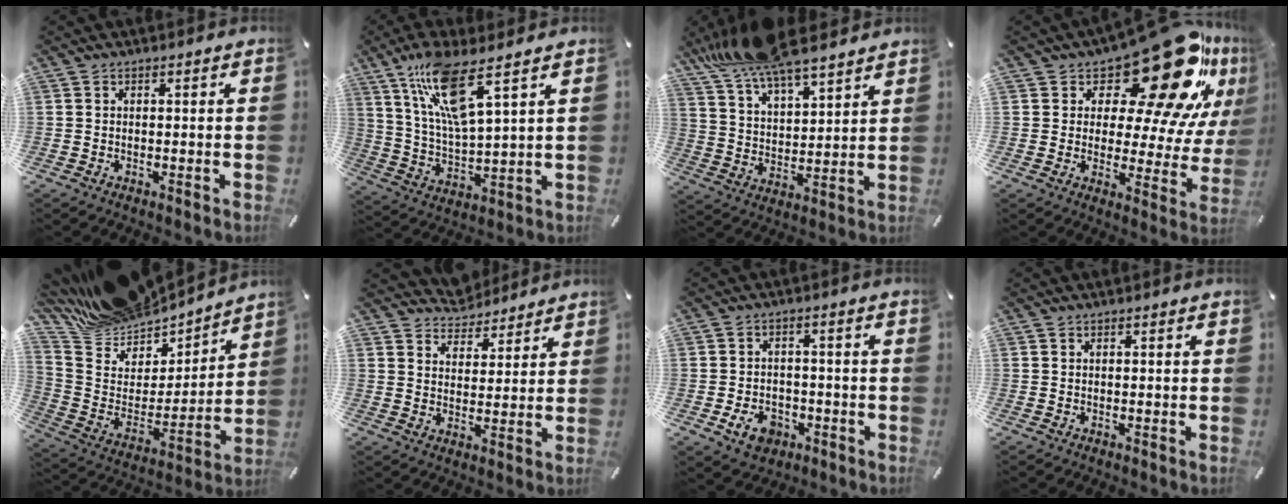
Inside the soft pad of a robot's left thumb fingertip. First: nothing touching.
{"total": 13.8, "force": [9.0, 3.0, 10.1], "torque": [-0.215, -0.031, 0.155]}
{"total": 14.6, "force": [12.7, 4.1, 6.0], "torque": [-0.142, -0.068, 0.233]}
{"total": 24.9, "force": [15.7, 10.1, 16.5], "torque": [-0.214, -0.120, 0.255]}
{"total": 15.7, "force": [14.2, 6.3, 2.0], "torque": [-0.063, -0.125, 0.254]}
{"total": 6.2, "force": [5.4, 2.9, -0.4], "torque": [-0.005, -0.047, 0.099]}
{"total": 6.4, "force": [-2.7, 4.9, 3.3], "torque": [-0.061, 0.009, -0.049]}
{"total": 0.0}